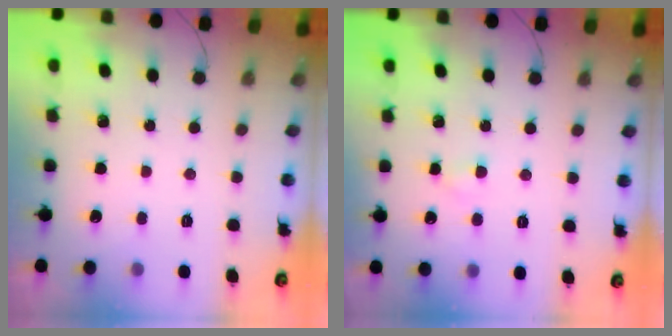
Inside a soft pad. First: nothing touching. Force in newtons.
{"total": 2.5, "press": 2.3, "slide": 0.9}